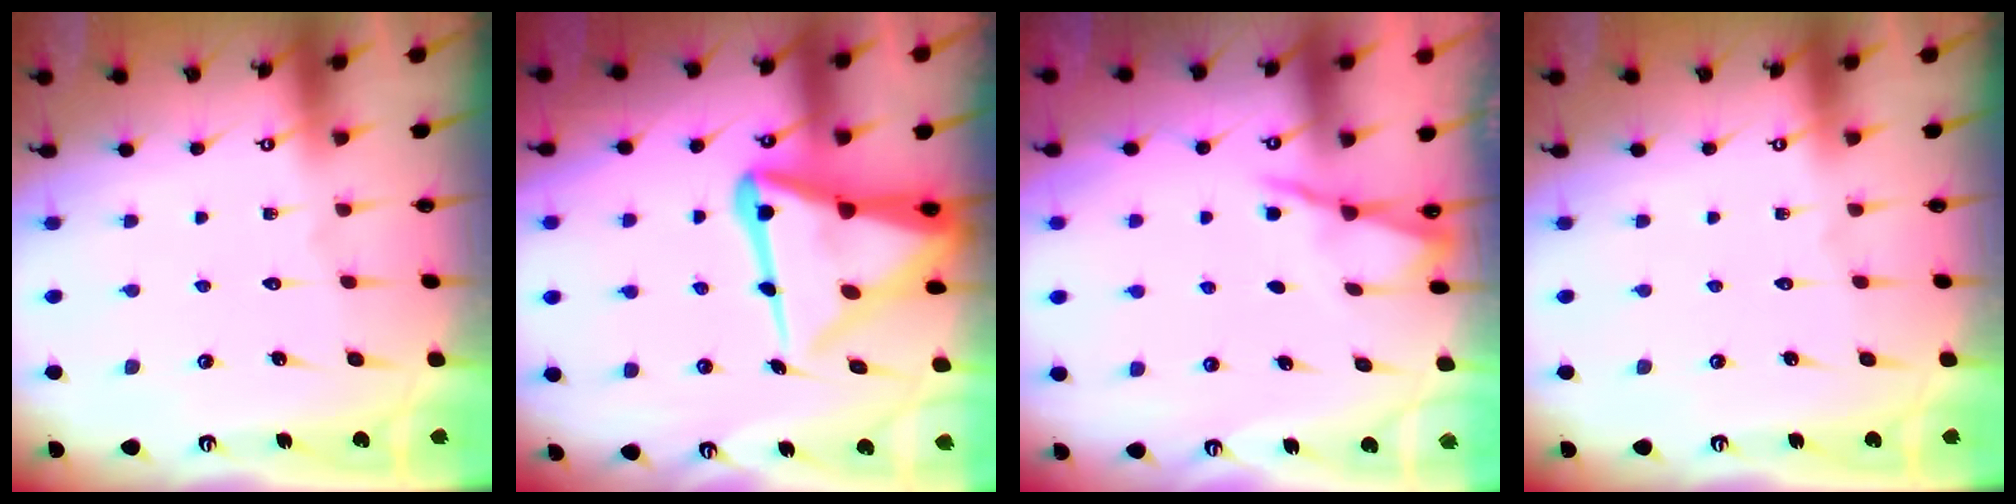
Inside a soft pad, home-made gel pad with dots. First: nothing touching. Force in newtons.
{"total": 17.2, "press": 17.1, "slide": 1.7}
{"total": 2.8, "press": 2.8, "slide": 0.4}
{"total": 0.0}